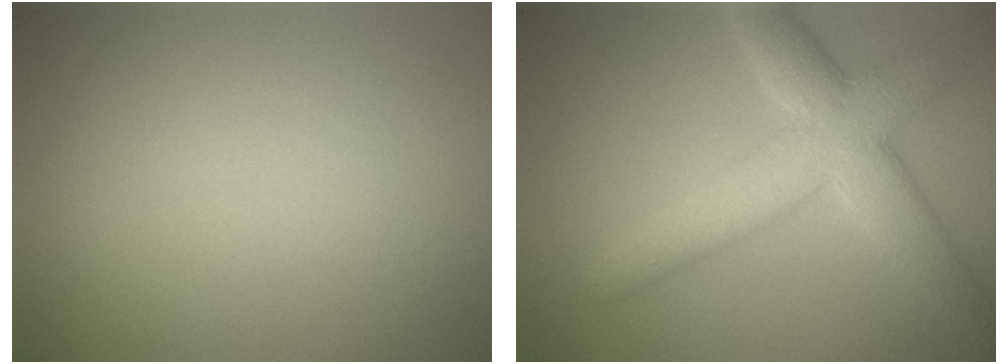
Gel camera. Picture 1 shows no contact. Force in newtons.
{"total": 6.7, "press": 6.7, "slide": 0.2}